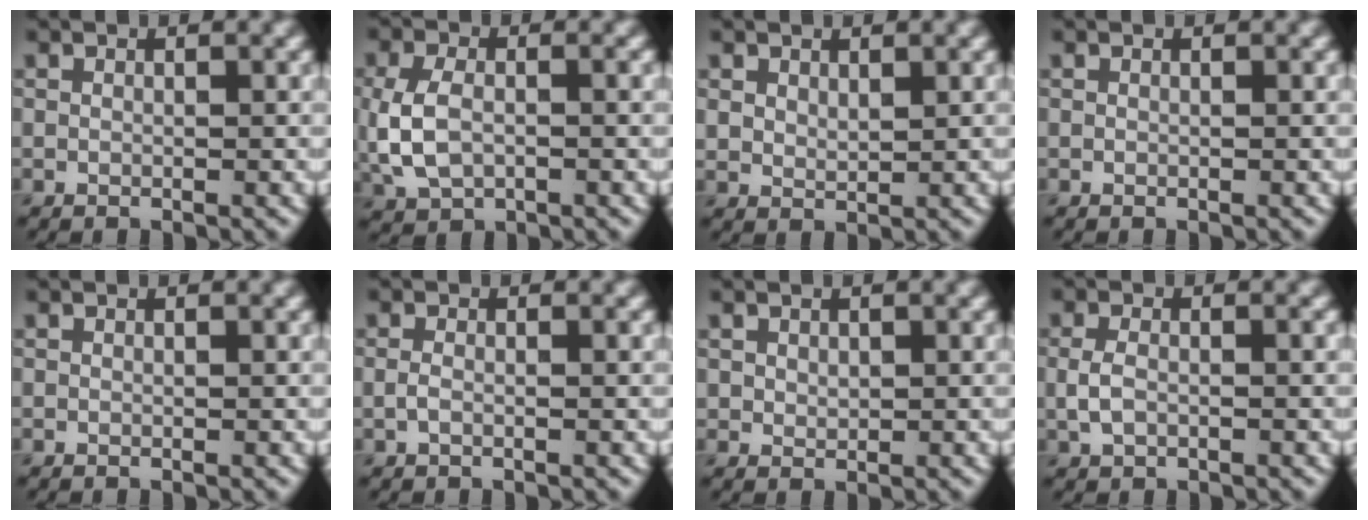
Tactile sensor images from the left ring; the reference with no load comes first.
{"total": 4.8, "force": [-0.5, 3.1, 3.7], "torque": [-0.088, -0.006, -0.010]}
{"total": 1.5, "force": [0.9, 0.9, 0.8], "torque": [-0.017, -0.003, 0.023]}
{"total": 0.0}
{"total": 0.0}
{"total": 1.1, "force": [-0.3, 0.5, 0.9], "torque": [-0.023, 0.000, -0.010]}
{"total": 0.9, "force": [0.4, 0.7, 0.3], "torque": [-0.006, -0.003, 0.011]}
{"total": 2.2, "force": [-0.3, 1.3, 1.8], "torque": [-0.043, -0.002, -0.007]}